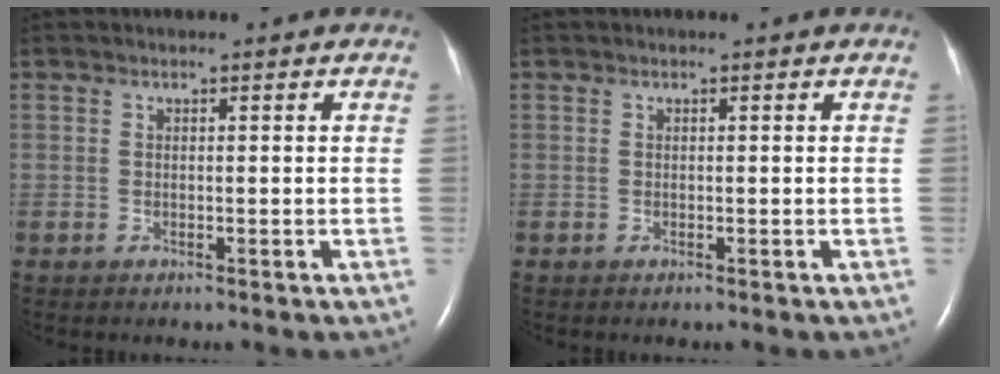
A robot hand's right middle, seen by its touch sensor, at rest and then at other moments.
{"total": 0.0}